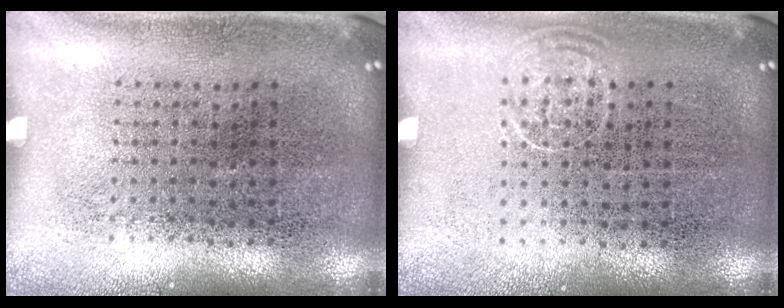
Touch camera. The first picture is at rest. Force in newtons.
{"total": 0.6, "press": 0.4, "slide": 0.4}